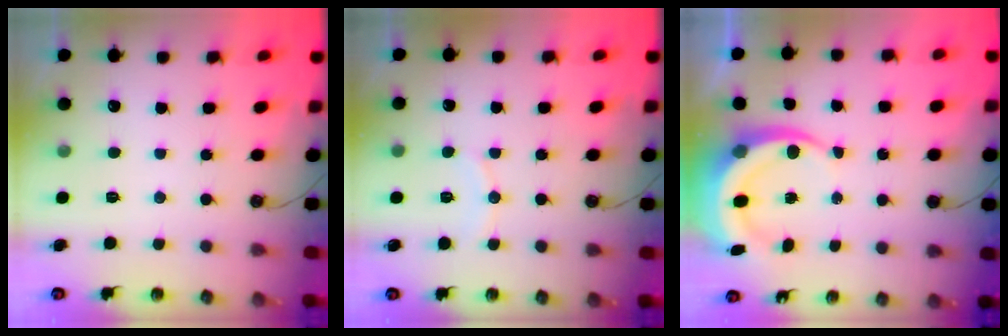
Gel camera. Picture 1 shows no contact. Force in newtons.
{"total": 6.4, "press": 6.3, "slide": 0.4}
{"total": 8.4, "press": 8.3, "slide": 1.4}